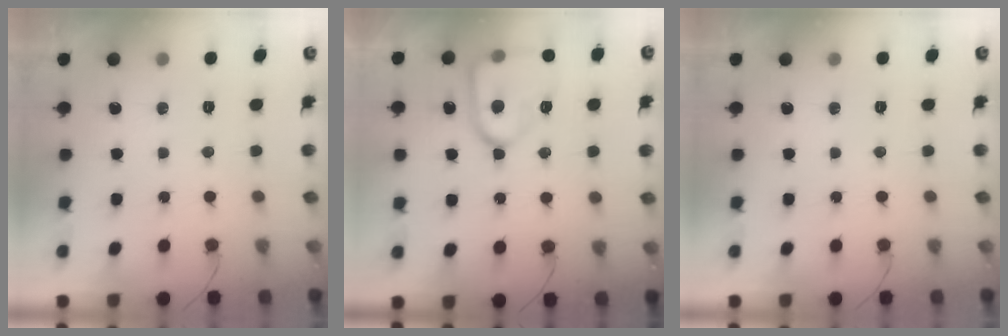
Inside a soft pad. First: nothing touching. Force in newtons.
{"total": 16.6, "press": 16.5, "slide": 1.4}
{"total": 0.0}